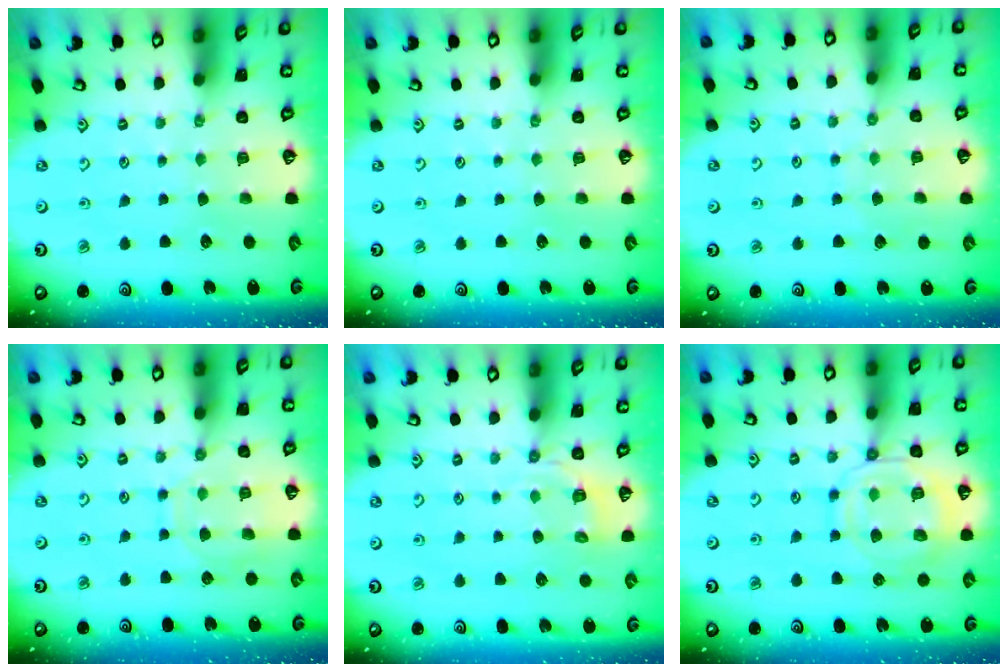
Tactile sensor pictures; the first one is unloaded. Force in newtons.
{"total": 0.0}
{"total": 4.4, "press": 4.4, "slide": 0.5}
{"total": 10.2, "press": 10.2, "slide": 0.9}
{"total": 3.9, "press": 3.3, "slide": 2.2}
{"total": 11.8, "press": 11.7, "slide": 1.2}